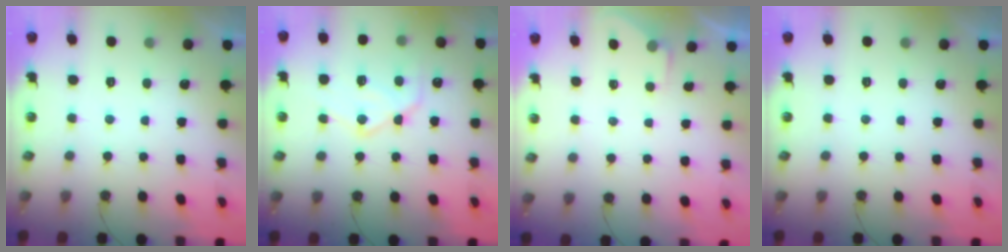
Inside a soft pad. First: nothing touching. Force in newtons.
{"total": 15.6, "press": 15.5, "slide": 1.3}
{"total": 2.6, "press": 2.6, "slide": 0.5}
{"total": 0.0}